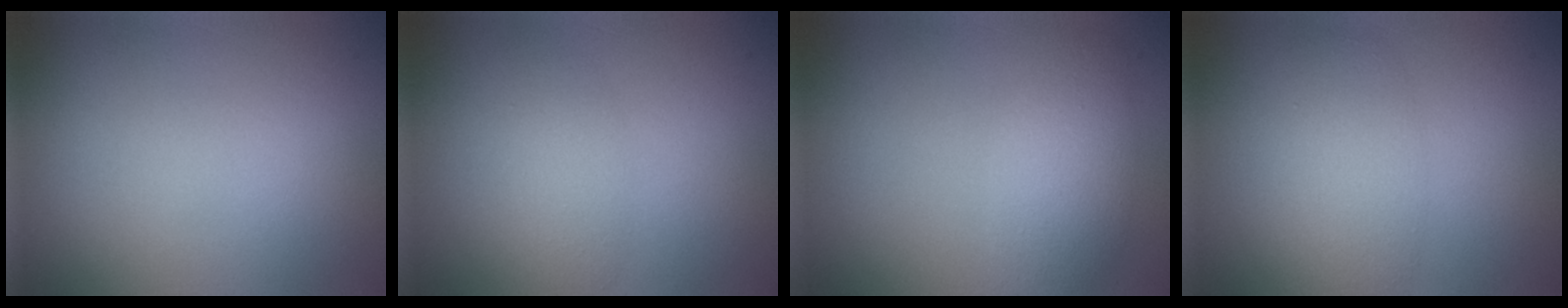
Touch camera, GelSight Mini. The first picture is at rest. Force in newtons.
{"total": 2.2, "press": 2.2, "slide": 0.0}
{"total": 3.2, "press": 3.2, "slide": 0.0}
{"total": 4.0, "press": 4.0, "slide": 0.2}